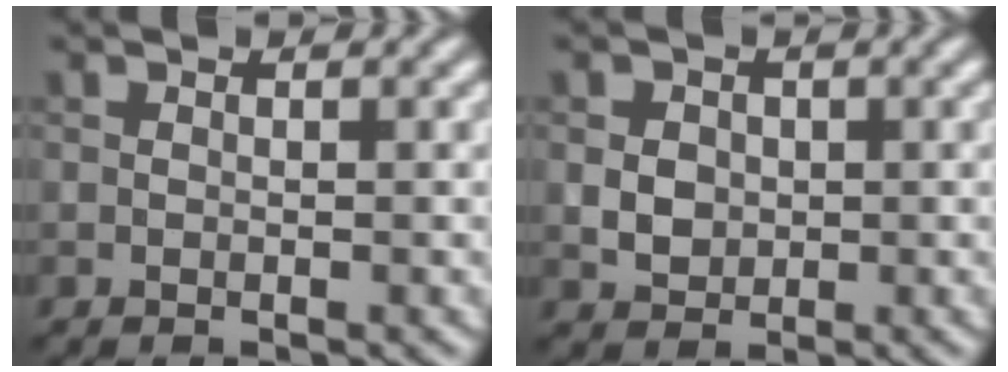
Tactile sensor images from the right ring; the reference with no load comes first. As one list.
[{"total": 2.2, "force": [0.0, 1.9, 1.1], "torque": [-0.020, -0.003, 0.001]}]